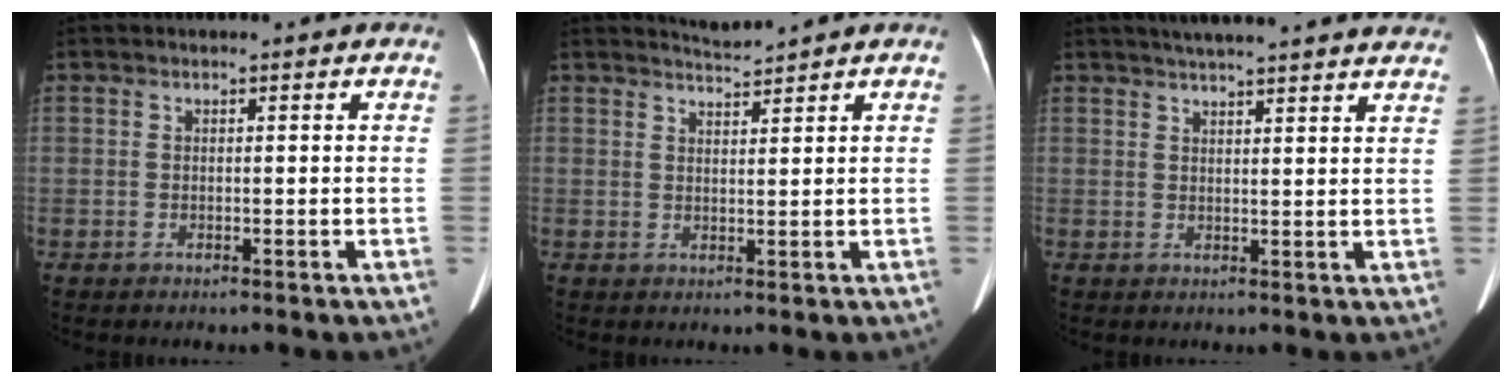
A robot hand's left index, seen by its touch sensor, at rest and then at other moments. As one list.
[{"total": 2.3, "force": [2.1, -1.0, -0.4], "torque": [-0.003, -0.006, 0.046]}, {"total": 18.5, "force": [16.8, 1.0, 7.8], "torque": [-0.116, 0.015, 0.205]}]